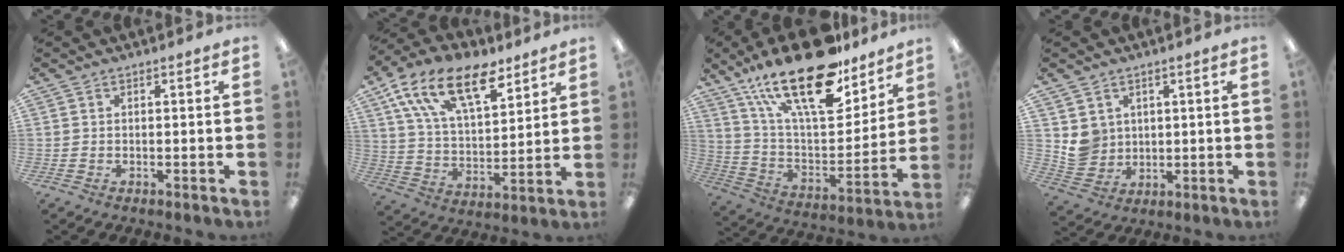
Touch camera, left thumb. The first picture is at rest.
{"total": 18.7, "force": [11.5, 9.2, 11.6], "torque": [-0.206, -0.049, 0.205]}
{"total": 27.3, "force": [18.1, 10.8, 17.2], "torque": [-0.291, -0.107, 0.309]}
{"total": 5.9, "force": [2.2, 5.4, 1.0], "torque": [-0.014, -0.004, 0.044]}